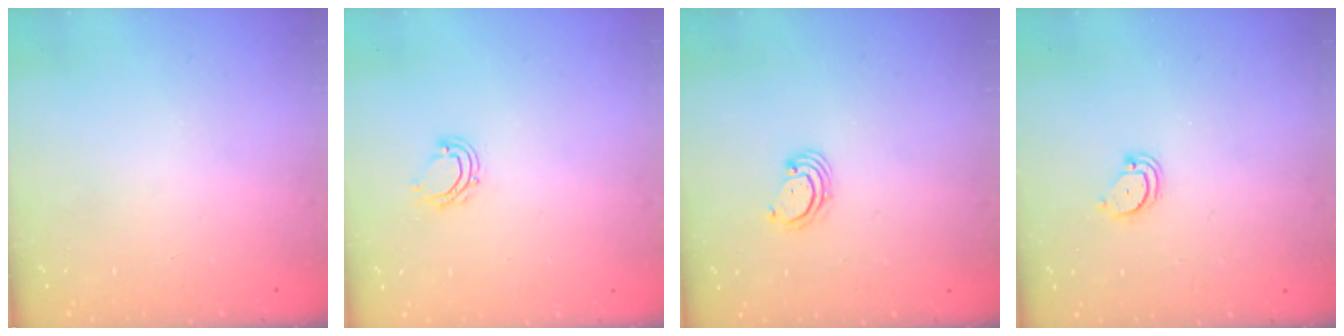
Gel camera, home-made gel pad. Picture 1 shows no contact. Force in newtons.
{"total": 6.0, "press": 5.9, "slide": 1.0}
{"total": 2.7, "press": 2.7, "slide": 0.3}
{"total": 2.1, "press": 2.1, "slide": 0.2}